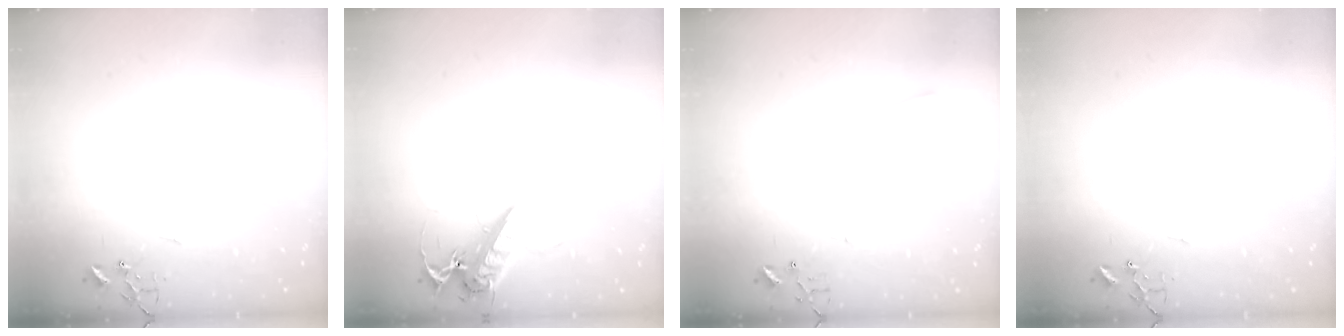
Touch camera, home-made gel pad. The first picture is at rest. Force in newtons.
{"total": 13.5, "press": 13.3, "slide": 2.1}
{"total": 3.1, "press": 3.0, "slide": 0.7}
{"total": 0.0}